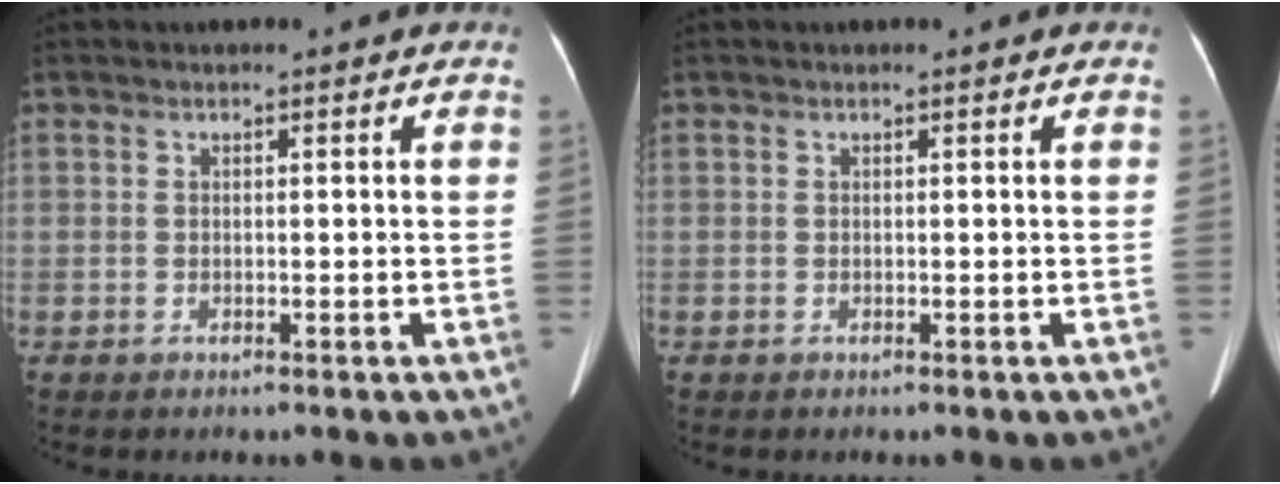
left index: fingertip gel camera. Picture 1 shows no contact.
{"total": 0.0}